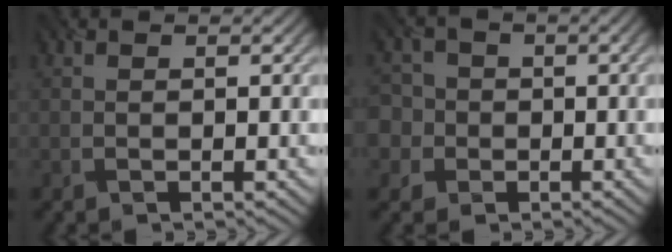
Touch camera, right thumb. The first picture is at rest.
{"total": 5.4, "force": [-0.8, 5.3, 1.0], "torque": [-0.040, 0.011, -0.043]}